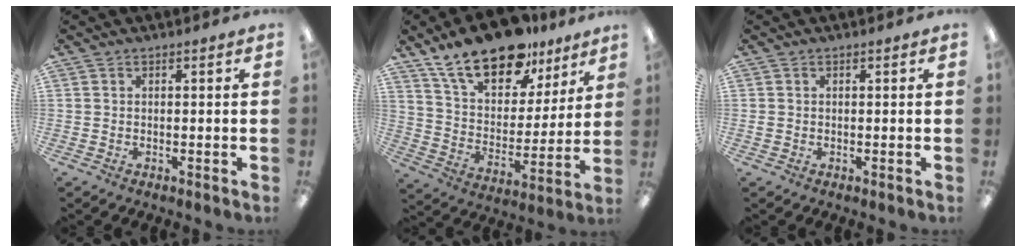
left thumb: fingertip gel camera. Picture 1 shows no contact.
{"total": 19.3, "force": [14.5, 9.2, 9.0], "torque": [-0.162, -0.086, 0.257]}
{"total": 0.5, "force": [0.0, 0.5, 0.2], "torque": [-0.004, 0.004, -0.001]}